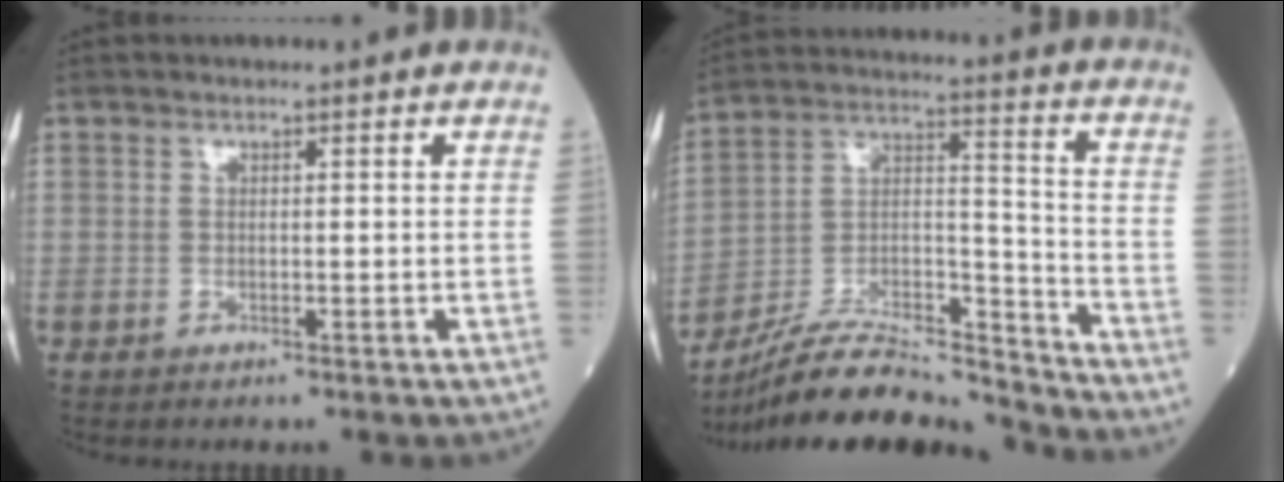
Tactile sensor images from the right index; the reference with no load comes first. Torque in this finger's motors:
{"motor_torque": [0.56, -0.67, 0.46, 0.11]}